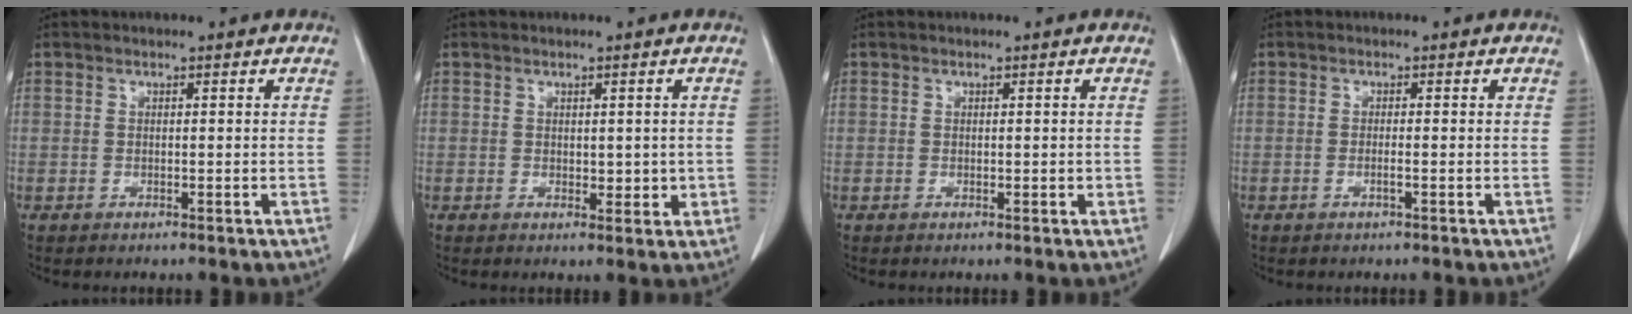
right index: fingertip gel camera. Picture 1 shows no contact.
{"total": 2.6, "force": [0.2, 1.6, 2.1], "torque": [-0.022, -0.005, 0.009]}
{"total": 0.9, "force": [0.1, 0.6, 0.7], "torque": [-0.009, -0.002, 0.003]}
{"total": 1.0, "force": [-0.4, 0.0, 0.9], "torque": [-0.021, -0.001, -0.007]}